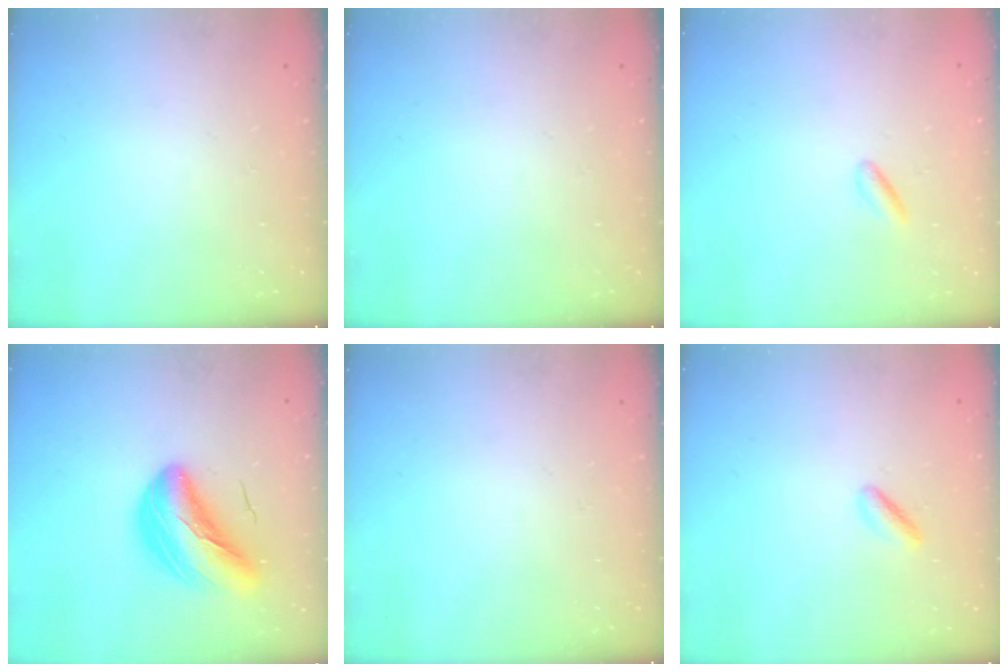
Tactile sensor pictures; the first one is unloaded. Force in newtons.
{"total": 0.0}
{"total": 1.4, "press": 1.3, "slide": 0.7}
{"total": 11.0, "press": 10.5, "slide": 3.3}
{"total": 0.0}
{"total": 3.0, "press": 2.9, "slide": 0.8}